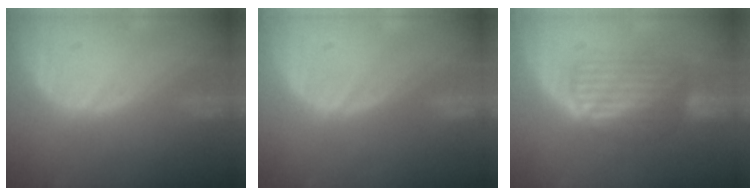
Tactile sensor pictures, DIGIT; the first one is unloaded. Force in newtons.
{"total": 0.0}
{"total": 6.8, "press": 6.5, "slide": 1.9}